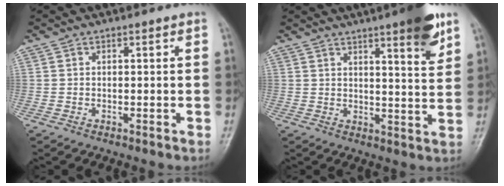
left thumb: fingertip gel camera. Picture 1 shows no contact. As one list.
[{"total": 9.9, "force": [6.0, 1.5, 7.7], "torque": [-0.092, -0.032, 0.078]}]